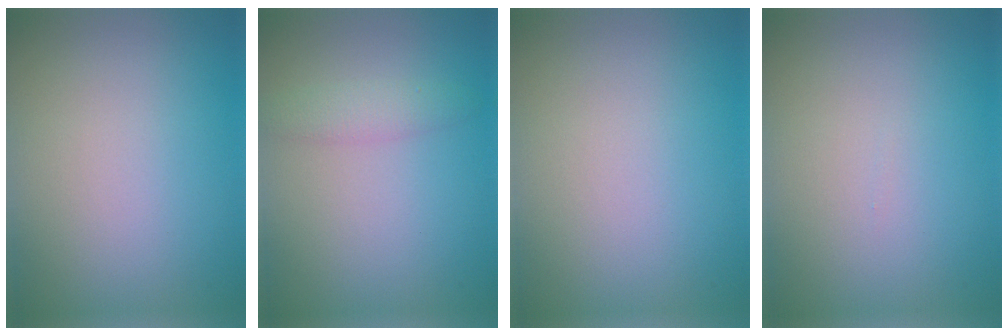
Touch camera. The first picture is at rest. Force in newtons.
{"total": 1.8, "press": 1.8, "slide": 0.1}
{"total": 0.0}
{"total": 0.0}